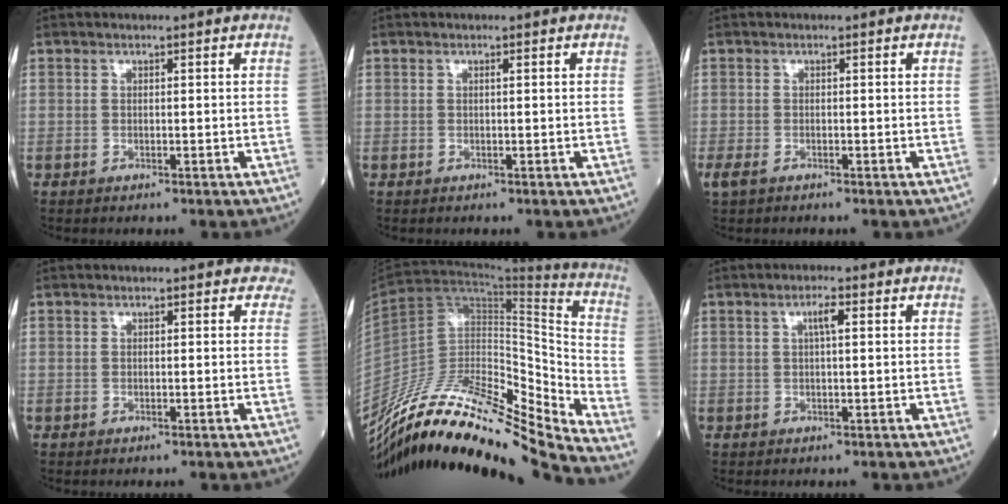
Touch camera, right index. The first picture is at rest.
{"total": 0.0}
{"total": 2.7, "force": [-1.8, 1.4, 1.6], "torque": [-0.041, -0.007, -0.030]}
{"total": 1.2, "force": [0.9, 0.8, 0.1], "torque": [0.013, -0.001, -0.004]}
{"total": 23.0, "force": [-21.2, 0.8, 8.9], "torque": [-0.164, 0.021, -0.363]}
{"total": 2.4, "force": [0.8, 0.3, 2.2], "torque": [-0.041, 0.004, 0.012]}